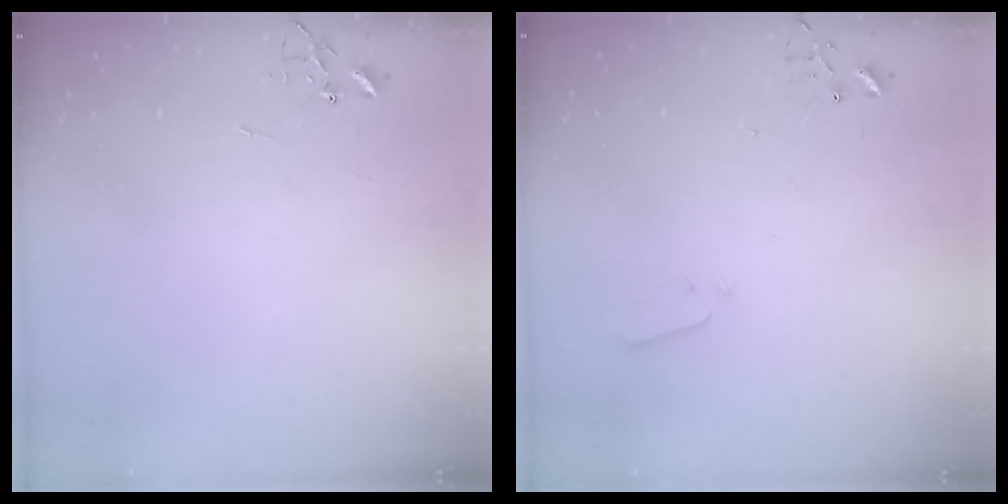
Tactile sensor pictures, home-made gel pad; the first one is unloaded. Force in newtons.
{"total": 2.1, "press": 2.1, "slide": 0.3}